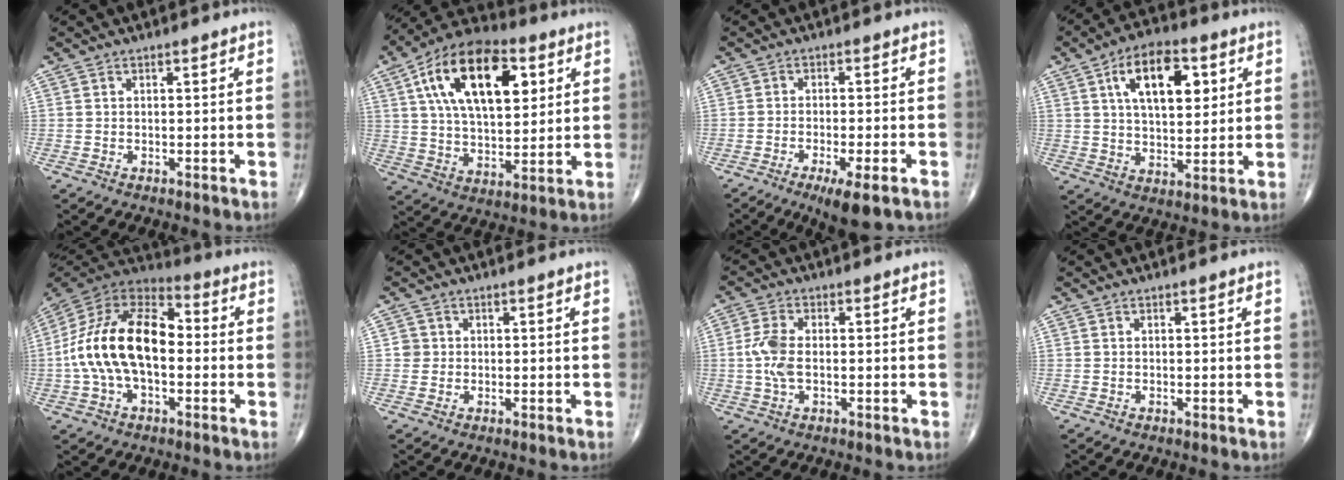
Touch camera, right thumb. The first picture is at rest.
{"total": 21.7, "force": [7.5, 11.1, 17.0], "torque": [-0.270, -0.007, 0.122]}
{"total": 7.2, "force": [-4.1, 1.4, 5.7], "torque": [-0.092, -0.006, -0.064]}
{"total": 14.5, "force": [5.1, 7.4, 11.4], "torque": [-0.161, -0.008, 0.082]}
{"total": 19.8, "force": [-1.1, 11.4, 16.2], "torque": [-0.301, 0.042, -0.026]}
{"total": 1.7, "force": [0.1, 1.7, 0.1], "torque": [0.009, 0.005, -0.001]}
{"total": 5.3, "force": [-0.3, 2.7, 4.6], "torque": [-0.111, 0.006, -0.010]}
{"total": 0.0}